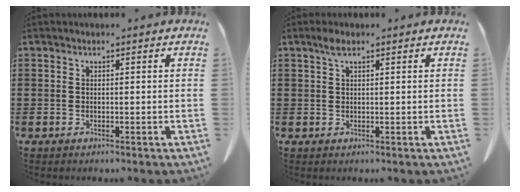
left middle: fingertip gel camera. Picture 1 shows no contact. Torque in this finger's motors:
{"motor_torque": [1.31, 0.83, 0.31, 0.10]}